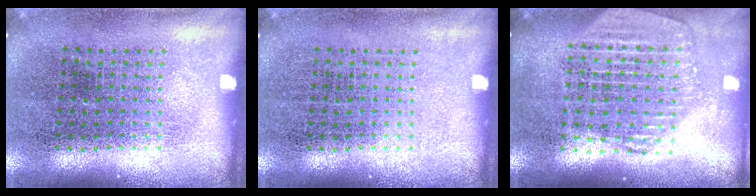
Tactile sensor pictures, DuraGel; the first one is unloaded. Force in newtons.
{"total": 0.0}
{"total": 2.1, "press": 1.9, "slide": 1.0}